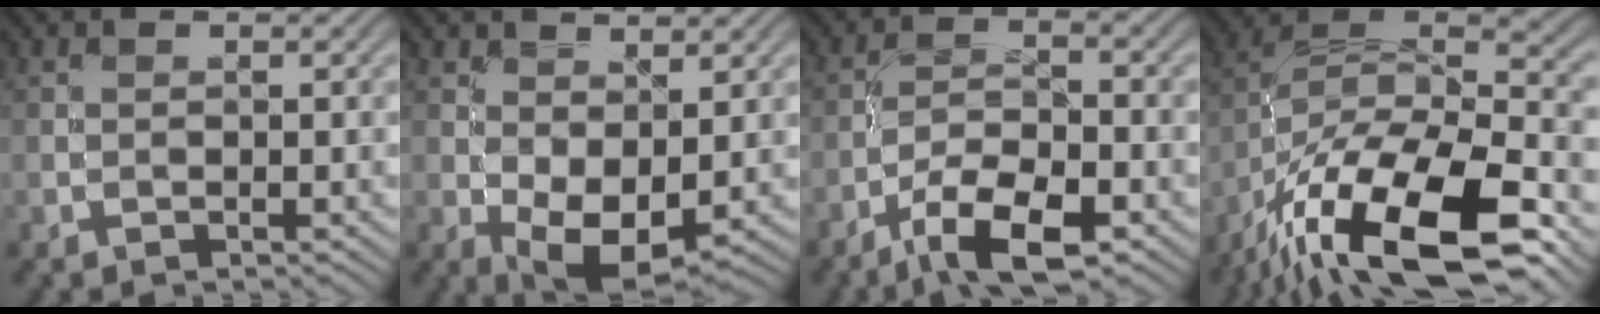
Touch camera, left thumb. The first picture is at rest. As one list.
[{"total": 6.0, "force": [-0.3, 3.3, 5.0], "torque": [-0.105, -0.009, -0.001]}, {"total": 7.9, "force": [-5.0, 2.5, 5.7], "torque": [-0.099, 0.002, -0.096]}, {"total": 19.0, "force": [-11.5, 7.3, 13.3], "torque": [-0.262, -0.017, -0.192]}]